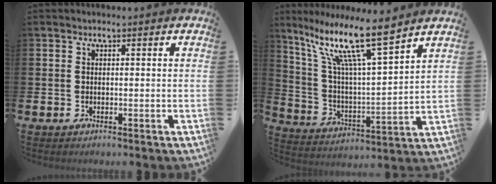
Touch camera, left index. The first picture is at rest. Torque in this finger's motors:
{"motor_torque": [0.31, -0.23, 1.05, 0.21]}